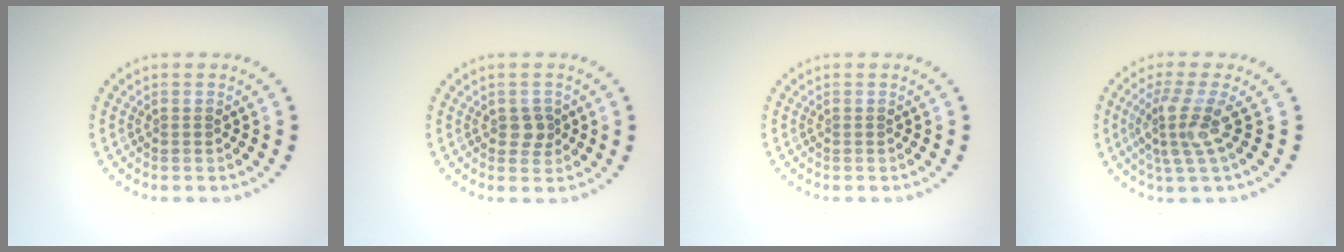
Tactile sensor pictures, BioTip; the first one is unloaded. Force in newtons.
{"total": 1.5, "press": 1.5, "slide": 0.4}
{"total": 0.0}
{"total": 3.5, "press": 2.6, "slide": 2.3}